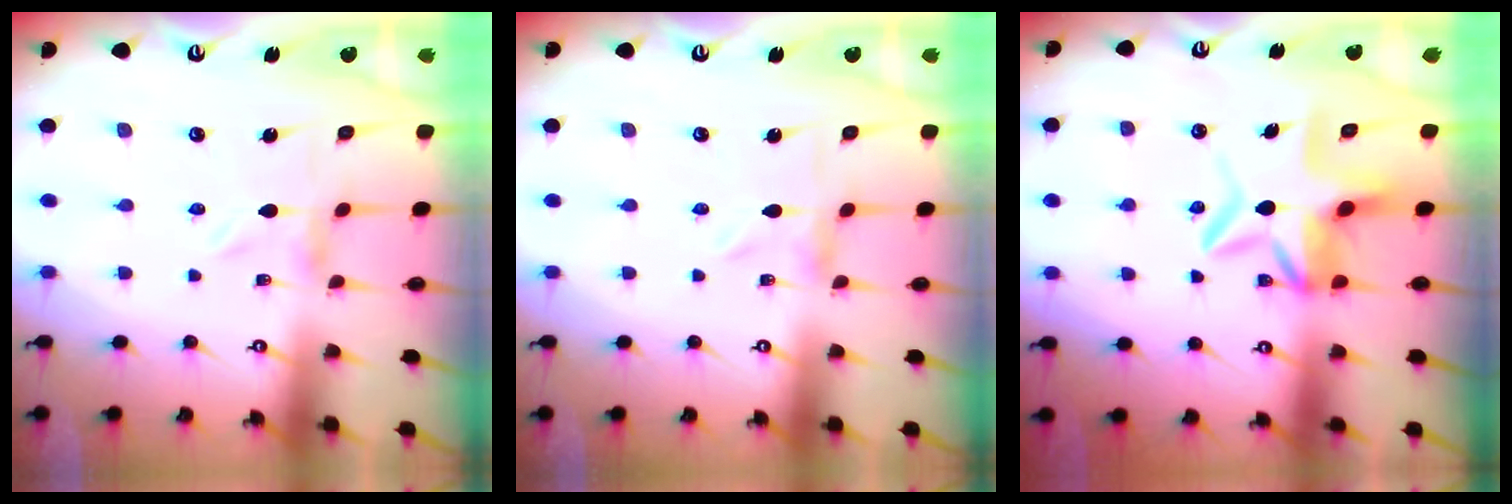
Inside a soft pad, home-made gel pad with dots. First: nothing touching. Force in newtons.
{"total": 0.7, "press": 0.7, "slide": 0.2}
{"total": 7.3, "press": 7.0, "slide": 2.1}